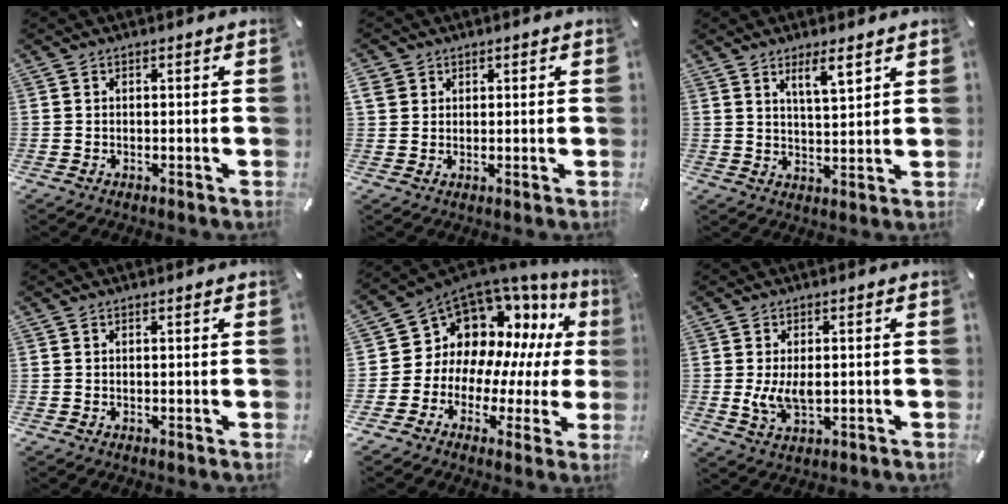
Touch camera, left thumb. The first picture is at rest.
{"total": 3.1, "force": [1.3, 2.7, 0.5], "torque": [-0.014, 0.005, 0.027]}
{"total": 6.0, "force": [4.3, 1.1, 4.1], "torque": [-0.074, -0.022, 0.071]}
{"total": 0.0}
{"total": 11.9, "force": [5.7, 9.8, 3.6], "torque": [-0.082, -0.066, 0.113]}
{"total": 6.5, "force": [0.0, 4.0, 5.1], "torque": [-0.107, -0.008, -0.006]}